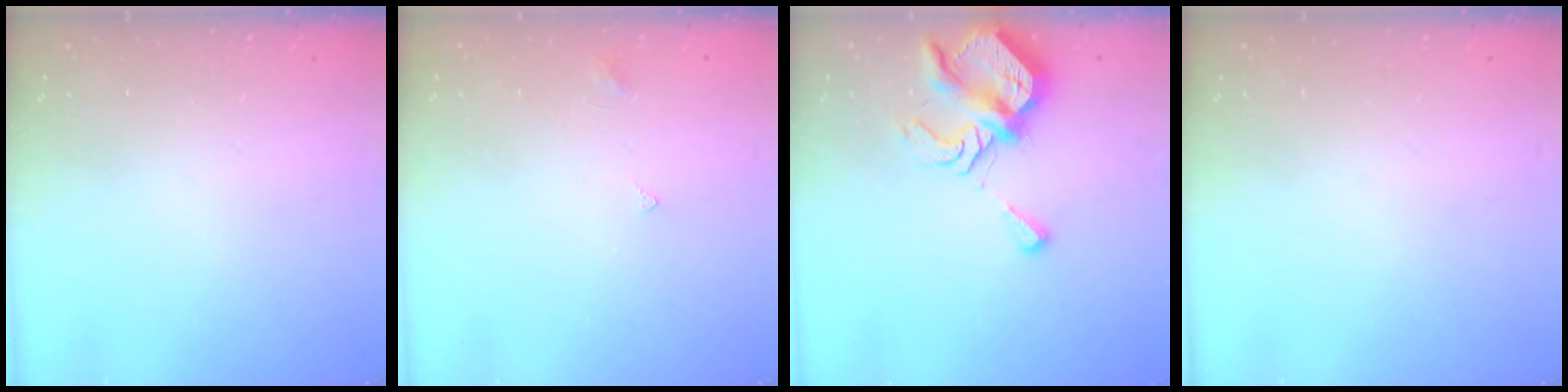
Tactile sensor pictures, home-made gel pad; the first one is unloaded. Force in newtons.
{"total": 2.5, "press": 2.4, "slide": 0.4}
{"total": 8.4, "press": 8.3, "slide": 1.2}
{"total": 0.0}